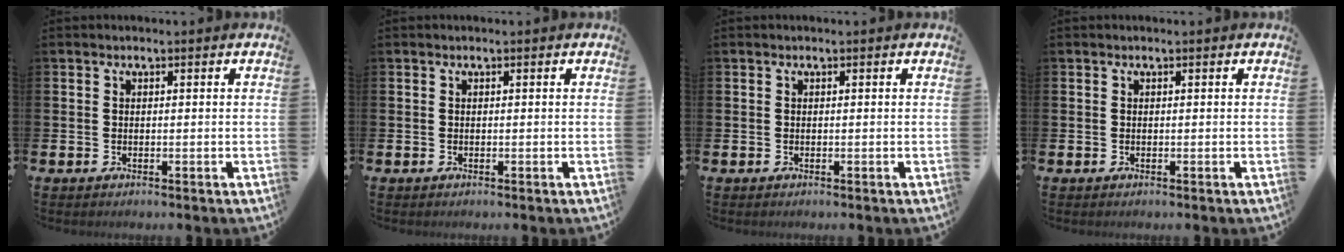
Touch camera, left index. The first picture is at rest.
{"total": 0.0}
{"total": 0.0}
{"total": 0.0}